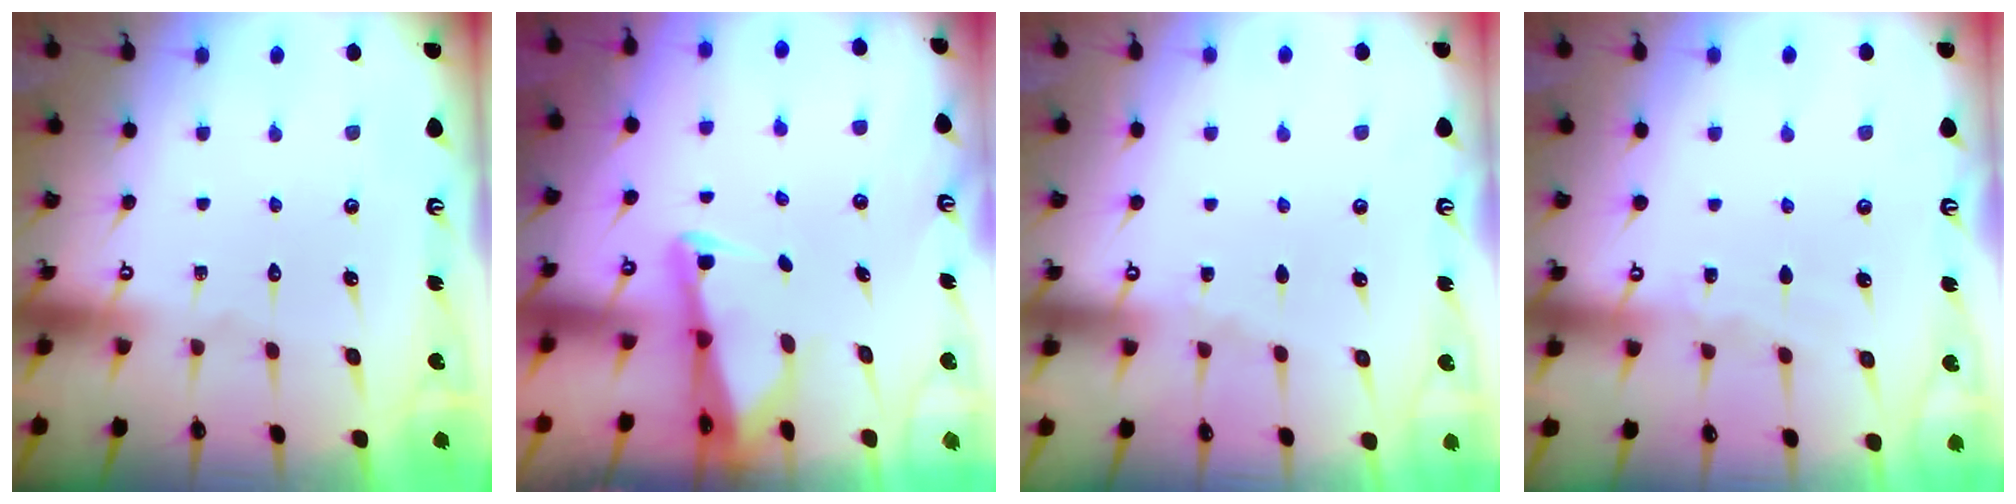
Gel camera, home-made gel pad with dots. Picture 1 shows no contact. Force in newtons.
{"total": 2.7, "press": 2.7, "slide": 0.2}
{"total": 2.7, "press": 2.6, "slide": 0.5}
{"total": 3.3, "press": 3.2, "slide": 0.5}